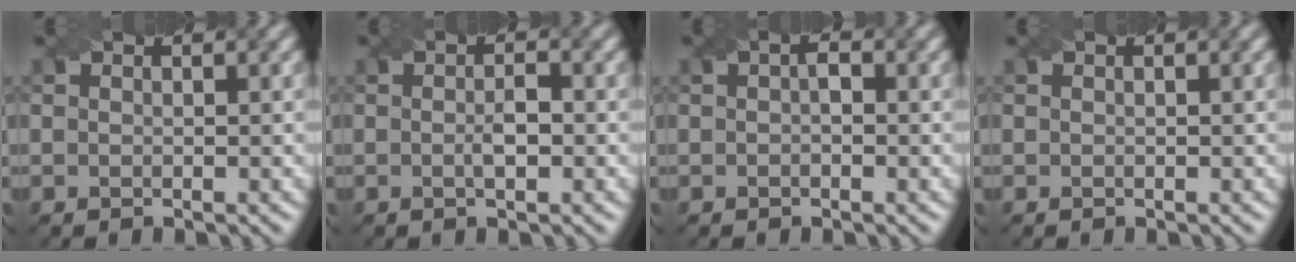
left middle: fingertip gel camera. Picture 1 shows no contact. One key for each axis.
{"total": 1.8, "fx": -0.3, "fy": 0.5, "fz": 1.7, "tx": -0.033, "ty": 0.001, "tz": -0.005}
{"total": 1.1, "fx": -0.1, "fy": 0.6, "fz": 0.9, "tx": -0.017, "ty": 0.003, "tz": -0.001}
{"total": 0.0}